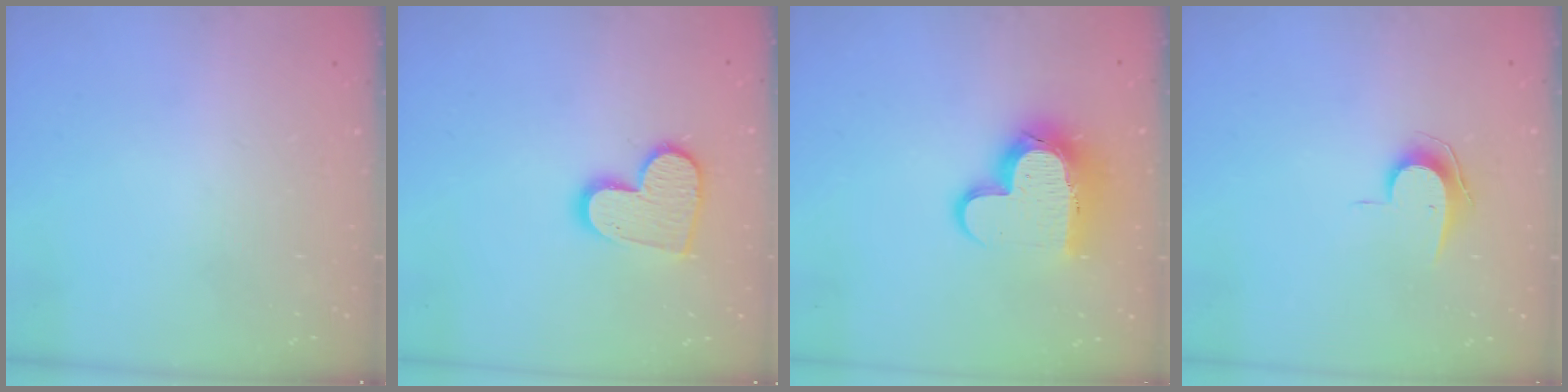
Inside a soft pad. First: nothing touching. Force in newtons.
{"total": 11.8, "press": 11.8, "slide": 0.8}
{"total": 14.0, "press": 14.0, "slide": 1.0}
{"total": 7.7, "press": 7.6, "slide": 0.4}